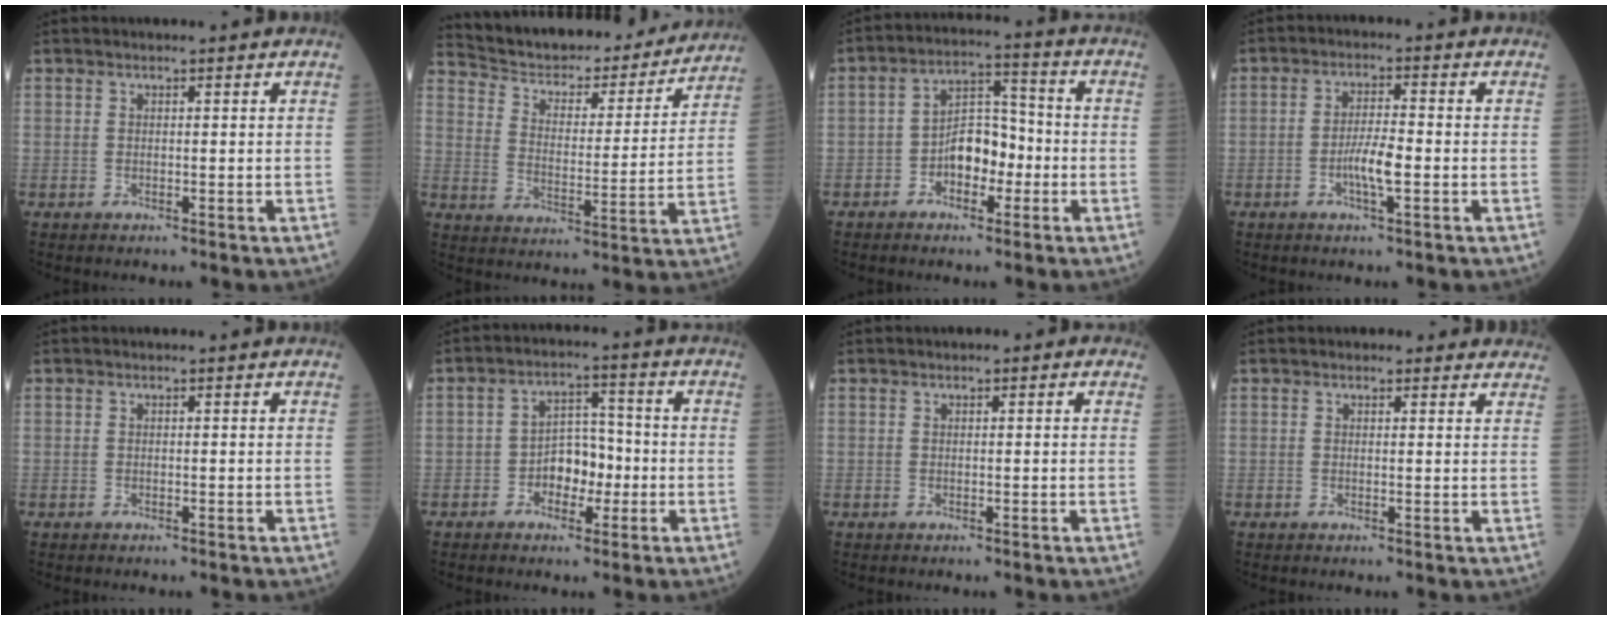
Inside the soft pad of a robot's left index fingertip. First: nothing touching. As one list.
[{"total": 21.9, "force": [20.3, 5.0, 6.4], "torque": [-0.100, -0.014, 0.279]}, {"total": 7.0, "force": [-2.5, 3.9, 5.3], "torque": [-0.093, 0.021, -0.048]}, {"total": 4.4, "force": [-1.6, 0.5, 4.0], "torque": [-0.078, -0.005, -0.033]}, {"total": 0.0}, {"total": 5.8, "force": [-2.1, 3.5, 4.1], "torque": [-0.064, 0.015, -0.040]}, {"total": 0.8, "force": [0.1, 0.5, 0.6], "torque": [-0.008, 0.009, -0.004]}, {"total": 3.8, "force": [3.4, 1.6, 0.4], "torque": [0.016, -0.004, 0.016]}]